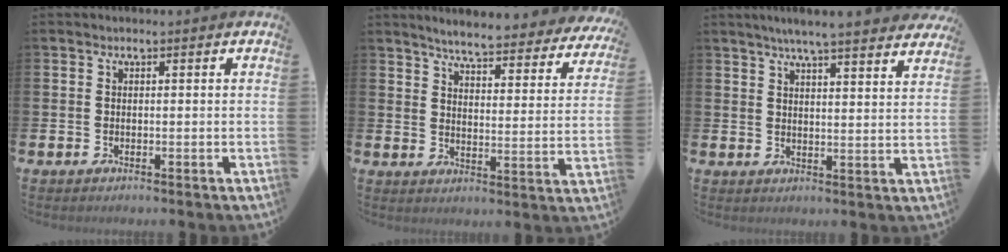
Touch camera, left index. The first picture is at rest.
{"total": 5.3, "force": [5.0, 0.3, 1.6], "torque": [-0.045, -0.044, 0.079]}
{"total": 5.7, "force": [5.4, -0.3, 1.9], "torque": [-0.038, -0.029, 0.092]}